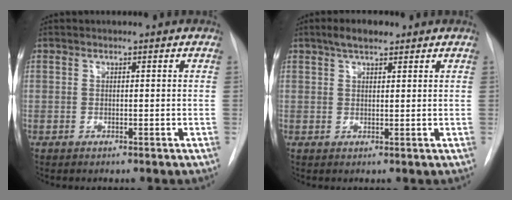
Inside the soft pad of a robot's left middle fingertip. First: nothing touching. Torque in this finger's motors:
{"motor_torque": [0.16, -0.16, 0.02, 0.03]}